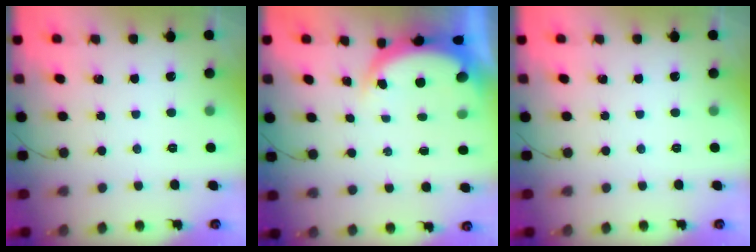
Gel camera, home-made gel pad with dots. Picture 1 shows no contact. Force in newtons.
{"total": 4.6, "press": 4.4, "slide": 1.3}
{"total": 0.0}